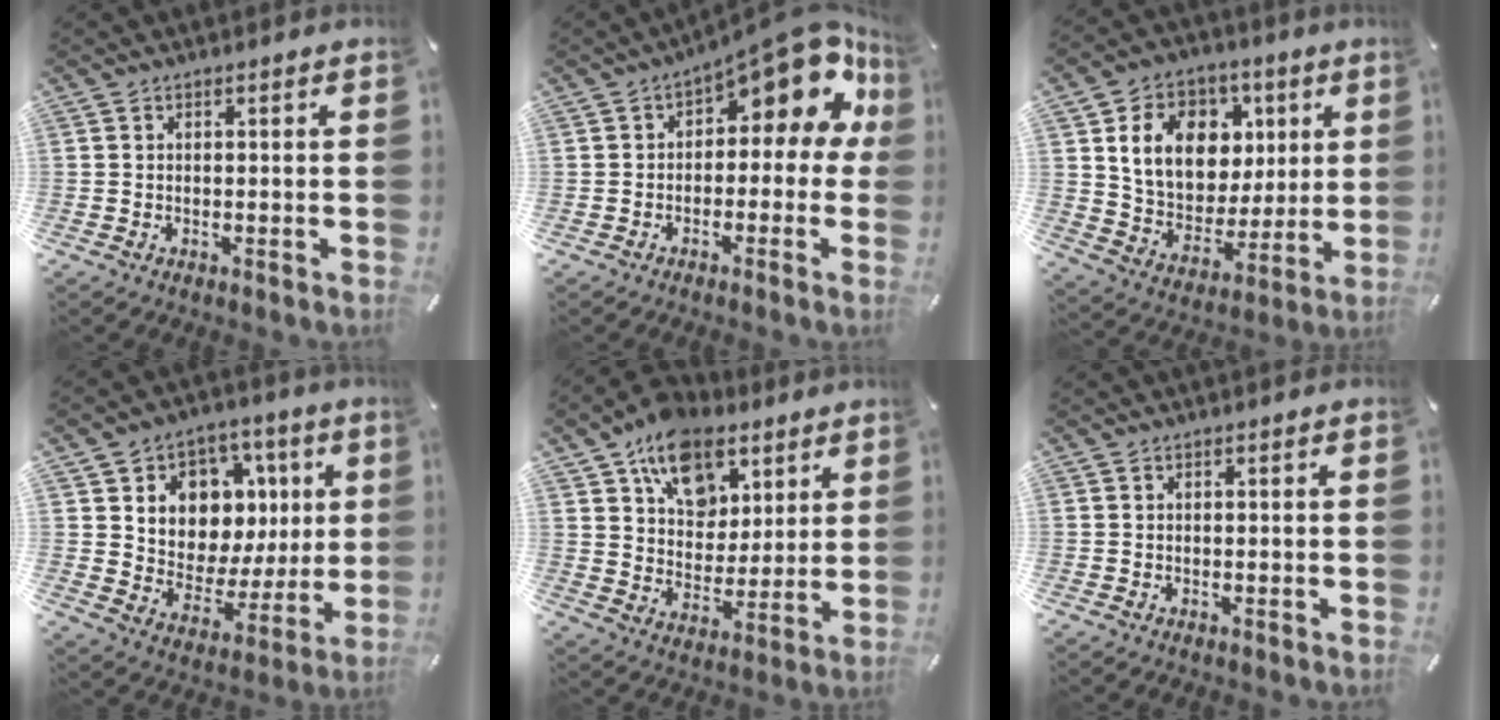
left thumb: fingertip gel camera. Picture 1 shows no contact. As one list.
[{"total": 13.0, "force": [6.6, 5.5, 9.7], "torque": [-0.132, -0.048, 0.108]}, {"total": 15.5, "force": [4.8, 12.6, 7.7], "torque": [-0.129, -0.004, 0.097]}, {"total": 10.6, "force": [3.0, 9.7, 3.2], "torque": [-0.049, -0.031, 0.064]}, {"total": 14.5, "force": [8.4, 10.3, 5.8], "torque": [-0.104, -0.044, 0.159]}, {"total": 0.0}]